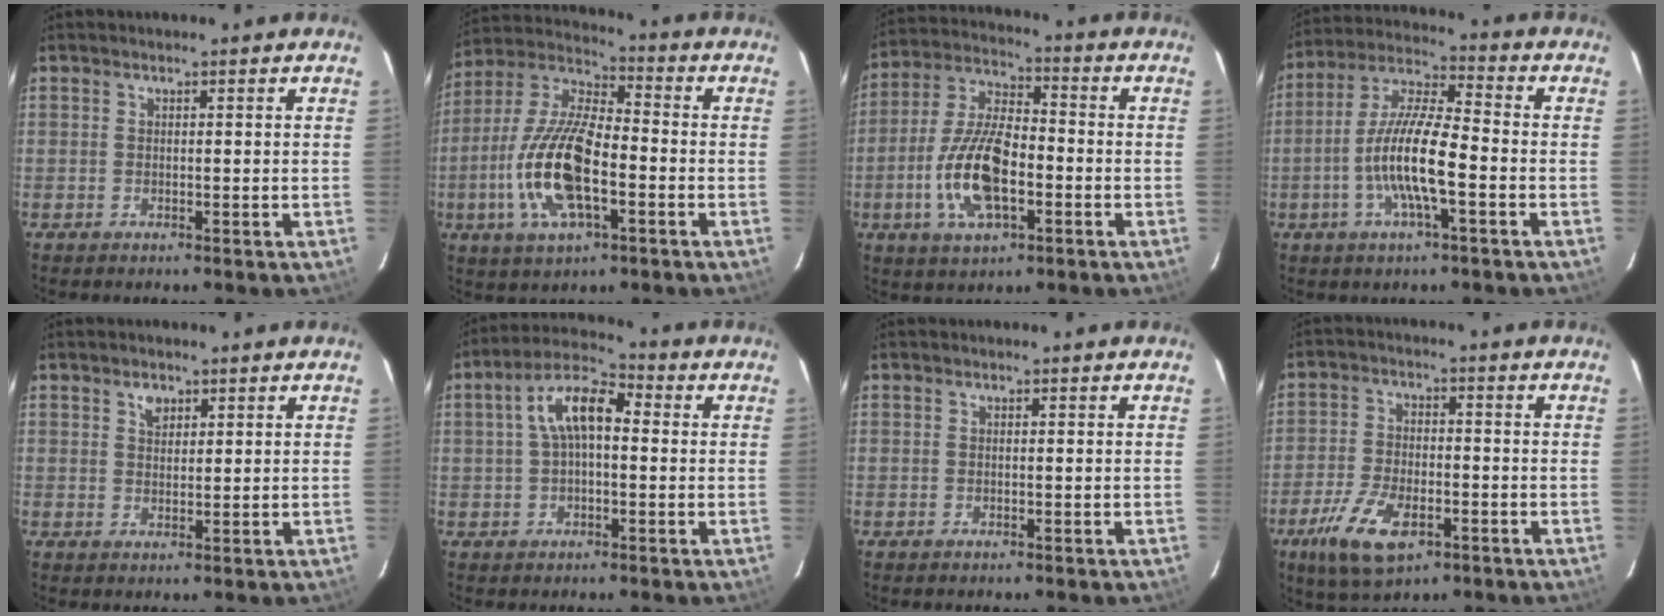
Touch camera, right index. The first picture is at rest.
{"total": 16.7, "force": [-4.6, 6.3, 14.7], "torque": [-0.311, -0.005, -0.092]}
{"total": 14.1, "force": [-4.2, 5.9, 12.1], "torque": [-0.256, 0.000, -0.078]}
{"total": 12.5, "force": [-3.7, 2.3, 11.7], "torque": [-0.237, 0.001, -0.076]}
{"total": 2.3, "force": [1.4, 1.6, 1.1], "torque": [-0.014, 0.007, 0.025]}
{"total": 9.0, "force": [0.9, 4.3, 7.8], "torque": [-0.151, 0.031, 0.011]}
{"total": 0.0}
{"total": 11.5, "force": [-6.0, 5.4, 8.1], "torque": [-0.184, -0.015, -0.107]}